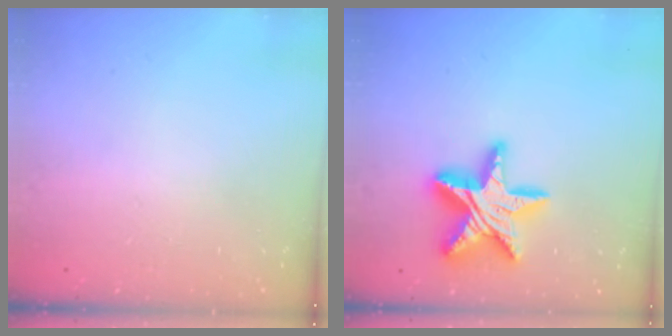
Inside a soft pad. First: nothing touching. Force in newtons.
{"total": 20.2, "press": 20.1, "slide": 2.0}